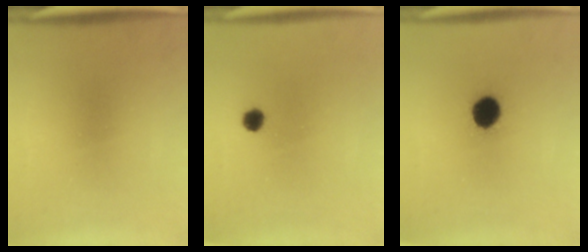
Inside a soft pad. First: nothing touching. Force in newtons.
{"total": 1.8}
{"total": 6.9}